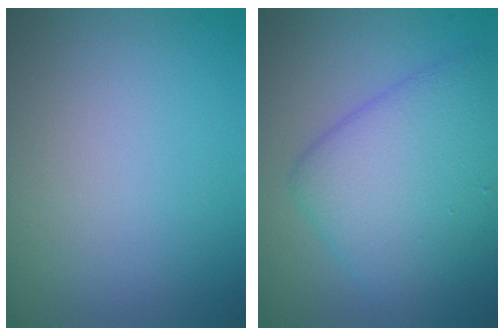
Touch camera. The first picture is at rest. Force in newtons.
{"total": 6.9, "press": 6.9, "slide": 0.1}